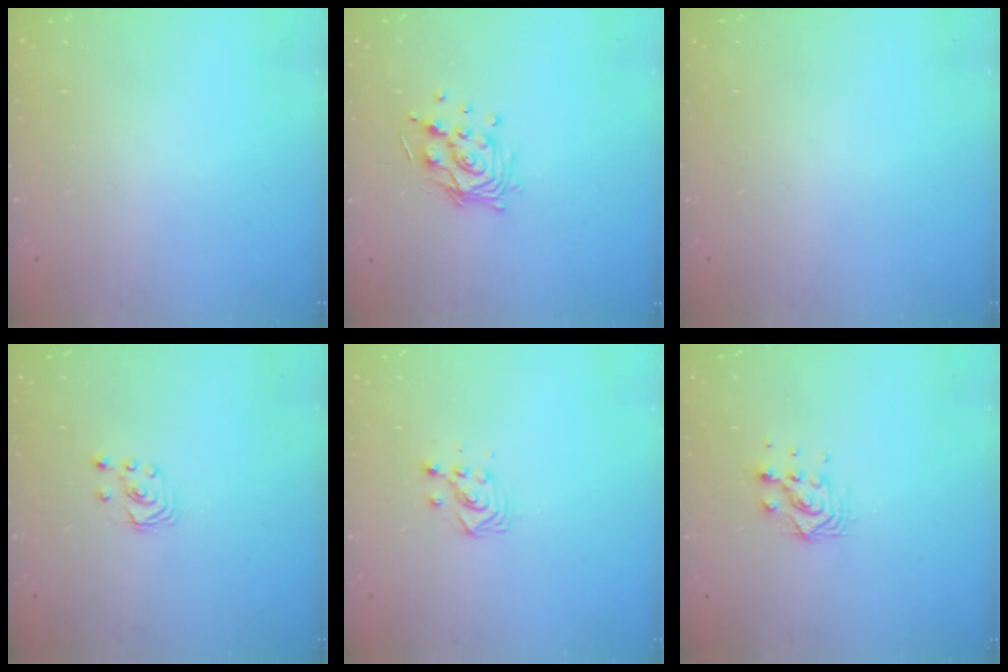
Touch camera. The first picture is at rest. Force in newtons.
{"total": 11.5, "press": 11.4, "slide": 1.0}
{"total": 0.0}
{"total": 1.8, "press": 1.8, "slide": 0.2}
{"total": 3.7, "press": 3.7, "slide": 0.2}
{"total": 7.6, "press": 7.5, "slide": 0.5}